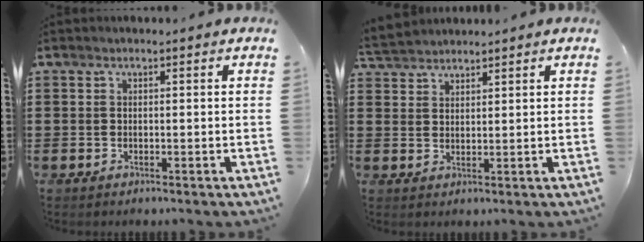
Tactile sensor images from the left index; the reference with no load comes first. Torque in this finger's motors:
{"motor_torque": [0.98, -0.28, 0.34, 0.21]}